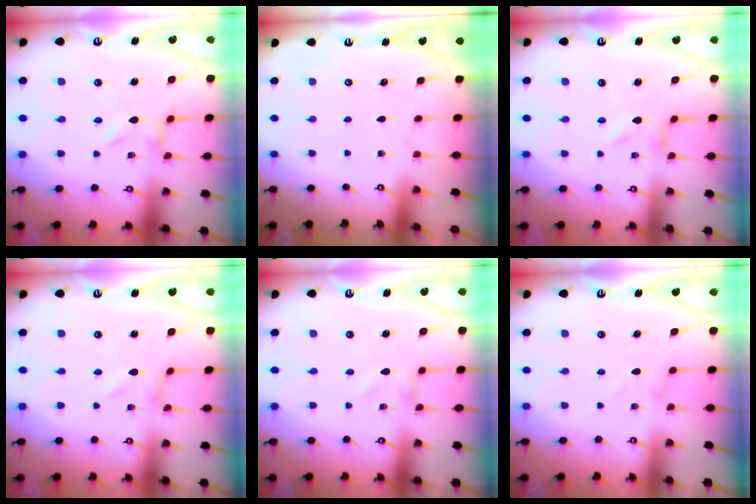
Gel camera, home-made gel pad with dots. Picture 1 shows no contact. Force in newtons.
{"total": 0.0}
{"total": 0.0}
{"total": 0.0}
{"total": 0.0}
{"total": 0.0}